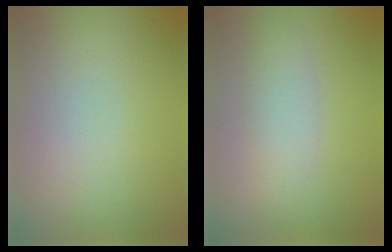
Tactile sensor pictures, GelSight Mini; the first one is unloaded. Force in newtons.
{"total": 2.4, "press": 2.4, "slide": 0.1}